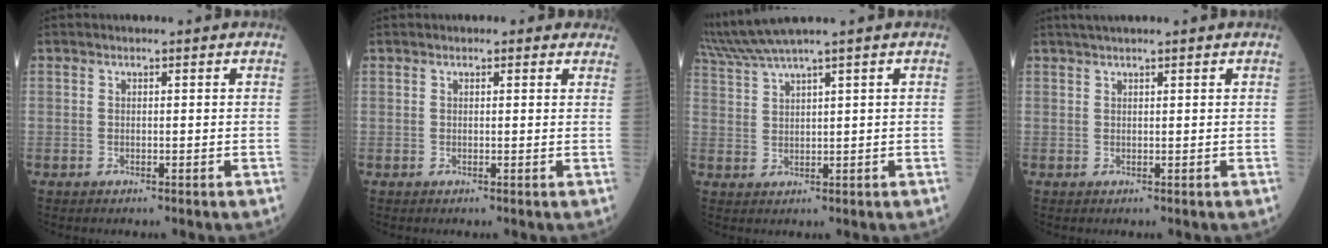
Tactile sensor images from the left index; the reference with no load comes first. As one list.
[{"total": 1.3, "force": [1.0, 0.8, 0.3], "torque": [0.001, 0.002, 0.001]}, {"total": 5.5, "force": [4.7, -1.7, 2.3], "torque": [-0.067, 0.009, 0.106]}, {"total": 3.7, "force": [3.0, -0.1, 2.0], "torque": [-0.027, 0.030, 0.052]}]